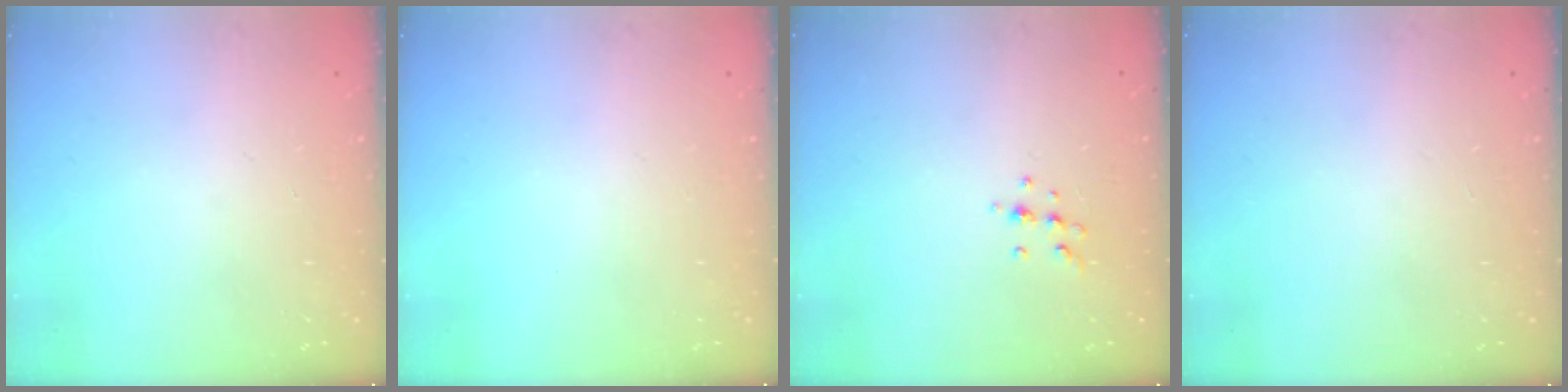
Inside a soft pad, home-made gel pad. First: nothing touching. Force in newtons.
{"total": 0.0}
{"total": 5.1, "press": 4.9, "slide": 1.1}
{"total": 0.0}